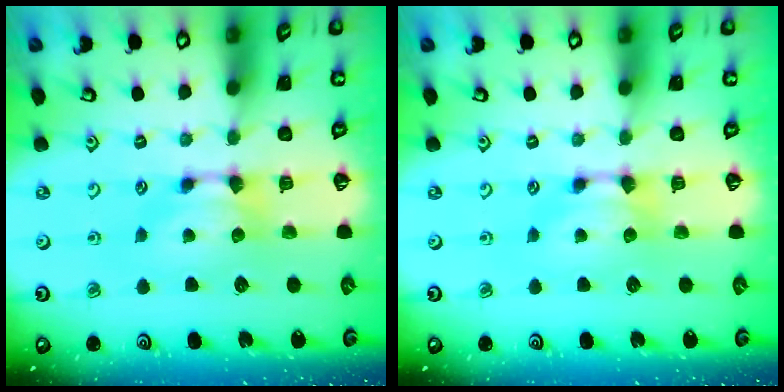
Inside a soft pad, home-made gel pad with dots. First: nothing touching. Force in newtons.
{"total": 0.0}